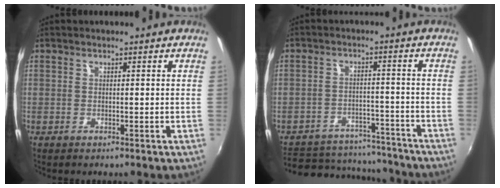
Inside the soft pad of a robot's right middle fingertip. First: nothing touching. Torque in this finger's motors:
{"motor_torque": [-0.13, -0.80, -0.75, -0.21]}